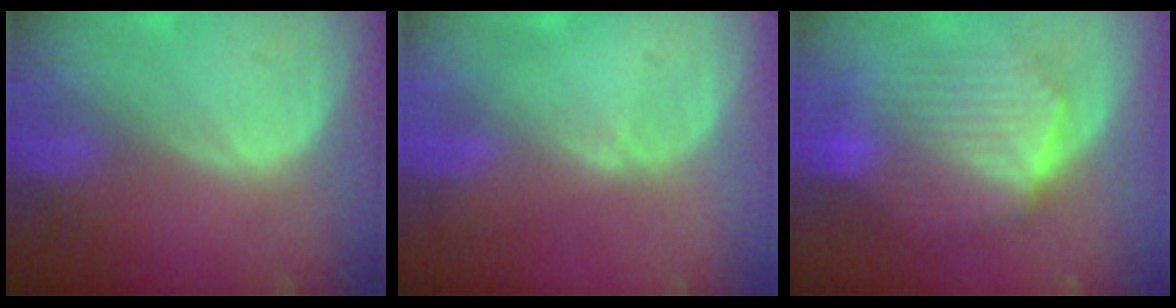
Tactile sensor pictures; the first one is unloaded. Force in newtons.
{"total": 0.5, "press": 0.5, "slide": 0.2}
{"total": 10.3, "press": 10.3, "slide": 0.9}